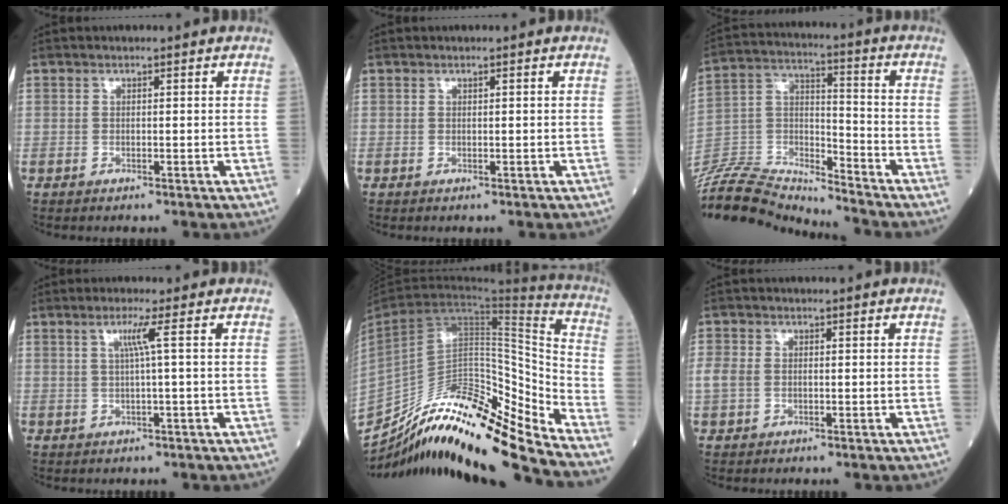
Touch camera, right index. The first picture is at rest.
{"total": 0.0}
{"total": 16.8, "force": [-16.6, 0.7, 2.4], "torque": [-0.048, 0.040, -0.302]}
{"total": 2.6, "force": [0.6, -0.9, 2.3], "torque": [-0.049, -0.001, 0.015]}
{"total": 22.3, "force": [-19.2, 1.2, 11.3], "torque": [-0.205, 0.013, -0.326]}
{"total": 2.9, "force": [-0.1, 2.2, 1.8], "torque": [-0.062, 0.012, -0.001]}